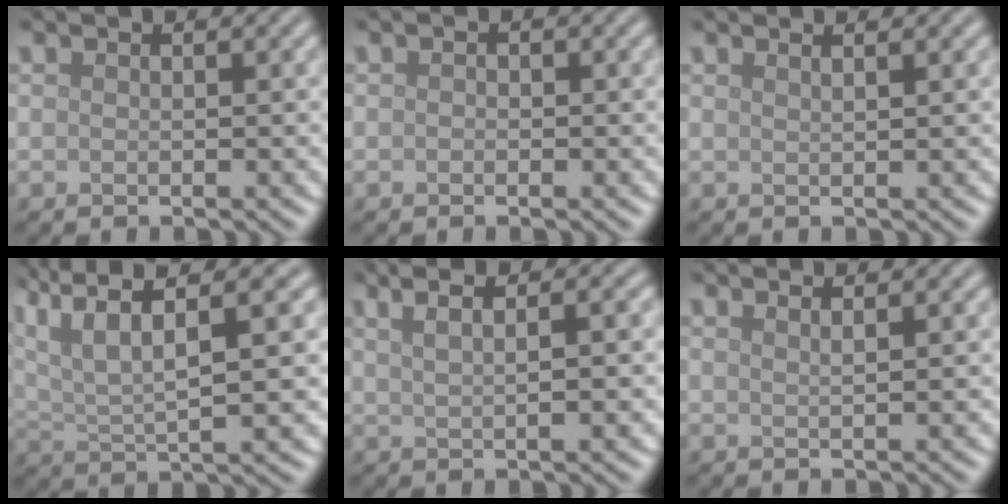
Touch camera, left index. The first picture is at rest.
{"total": 0.5, "force": [-0.1, 0.4, 0.3], "torque": [-0.004, -0.002, -0.003]}
{"total": 1.6, "force": [1.1, 0.7, 1.0], "torque": [0.002, 0.003, -0.002]}
{"total": 10.1, "force": [5.1, 3.2, 8.1], "torque": [-0.166, 0.020, 0.092]}
{"total": 6.1, "force": [2.7, 2.6, 4.9], "torque": [-0.056, 0.027, 0.019]}
{"total": 1.9, "force": [1.2, 0.8, 1.2], "torque": [0.003, 0.001, -0.005]}